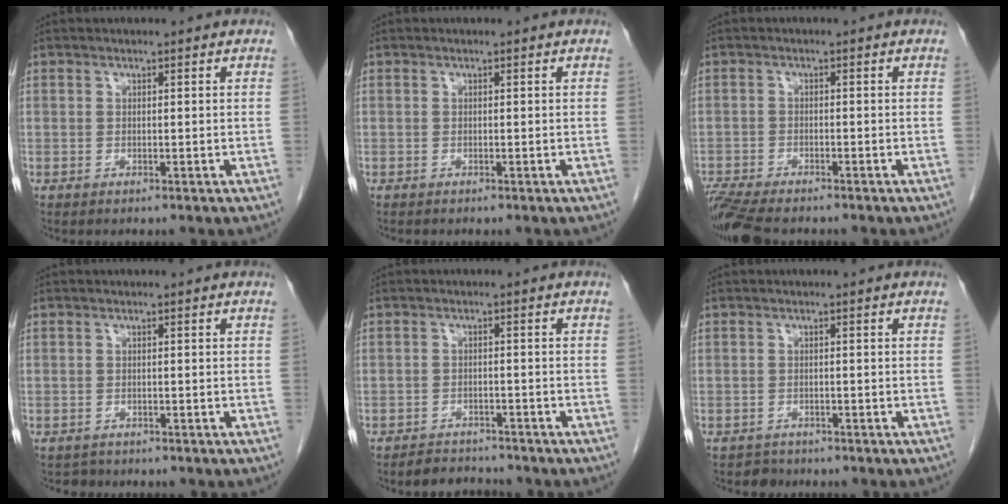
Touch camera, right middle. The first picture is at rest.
{"total": 0.0}
{"total": 8.6, "force": [-7.4, 1.7, 4.0], "torque": [-0.075, -0.017, -0.126]}
{"total": 1.2, "force": [-1.0, 0.5, -0.4], "torque": [0.001, -0.001, -0.015]}
{"total": 3.4, "force": [-3.2, 1.0, -0.3], "torque": [0.003, -0.005, -0.051]}
{"total": 1.7, "force": [-1.4, 0.8, -0.6], "torque": [0.005, 0.001, -0.025]}